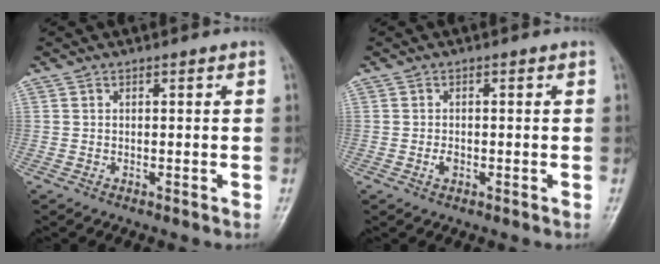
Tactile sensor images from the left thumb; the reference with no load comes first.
{"total": 1.6, "force": [-0.5, 1.1, 1.0], "torque": [-0.013, 0.001, -0.012]}